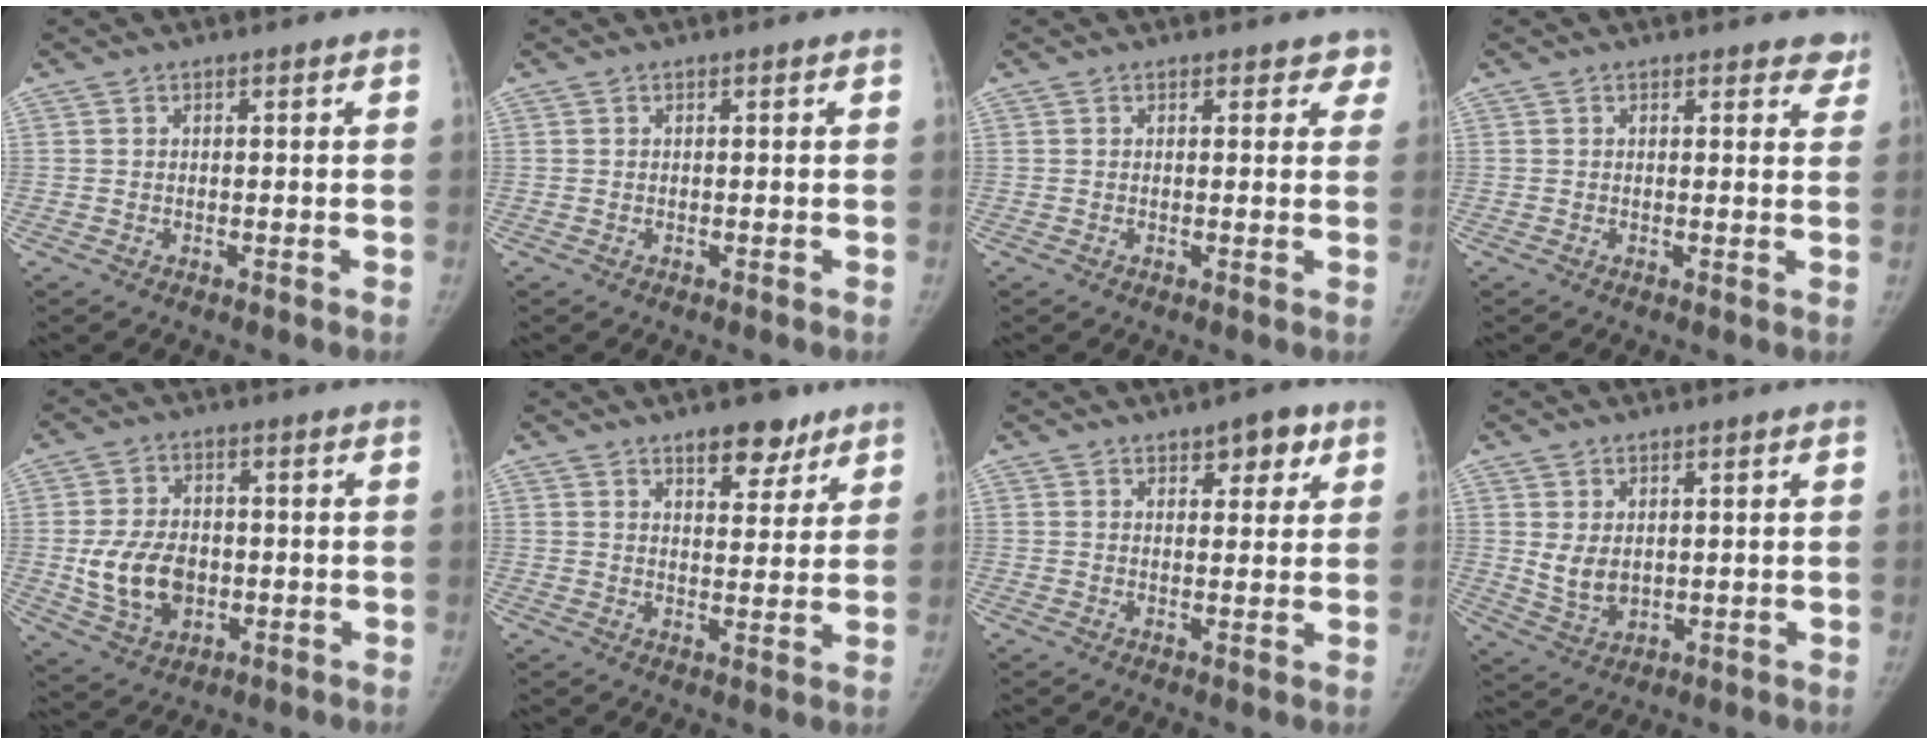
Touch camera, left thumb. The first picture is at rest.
{"total": 0.0}
{"total": 3.1, "force": [2.4, 1.7, 1.0], "torque": [0.028, -0.007, 0.016]}
{"total": 4.0, "force": [3.5, 1.8, 0.7], "torque": [0.031, -0.017, 0.020]}
{"total": 10.8, "force": [-1.3, 7.7, 7.4], "torque": [-0.116, 0.002, -0.013]}
{"total": 7.6, "force": [5.2, 3.6, 4.2], "torque": [-0.024, -0.029, 0.076]}
{"total": 5.0, "force": [2.9, 2.5, 3.2], "torque": [-0.014, -0.011, 0.036]}
{"total": 4.9, "force": [1.0, 3.3, 3.4], "torque": [-0.049, -0.016, 0.033]}